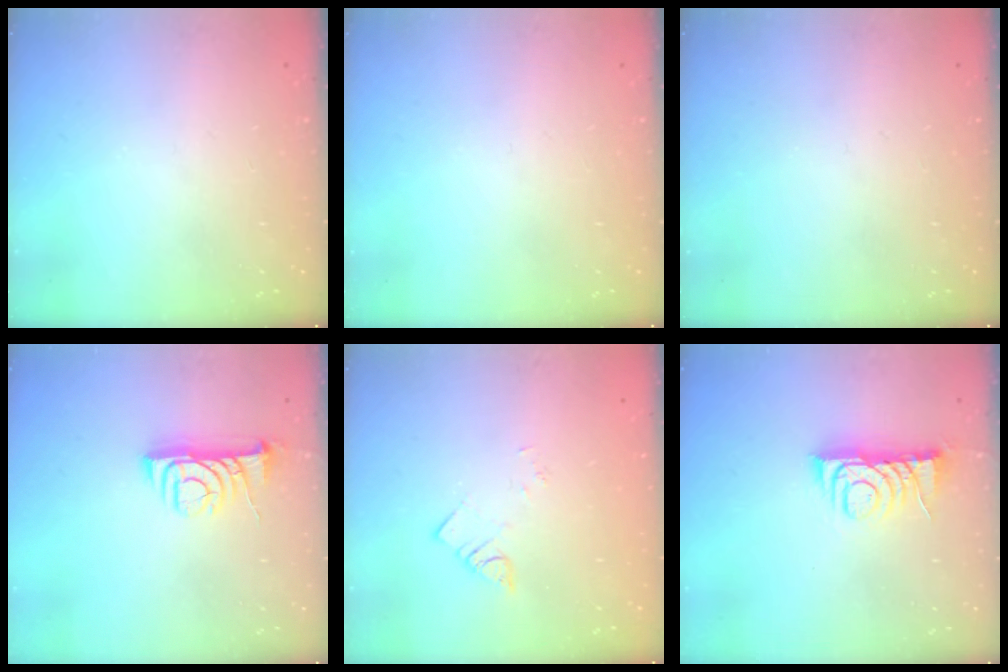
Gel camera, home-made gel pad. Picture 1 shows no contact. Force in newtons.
{"total": 0.0}
{"total": 0.0}
{"total": 8.2, "press": 8.2, "slide": 0.6}
{"total": 2.2, "press": 2.2, "slide": 0.2}
{"total": 8.0, "press": 7.9, "slide": 0.4}